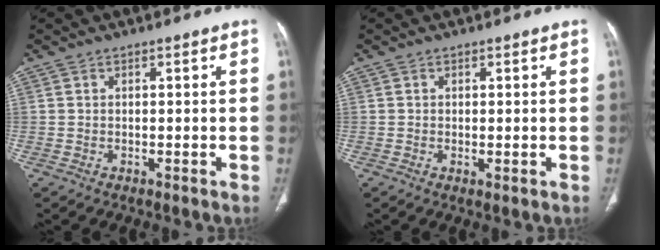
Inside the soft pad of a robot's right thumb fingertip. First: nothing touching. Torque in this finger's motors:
{"motor_torque": [-0.42, 0.00, -0.21, -0.16, -0.03]}